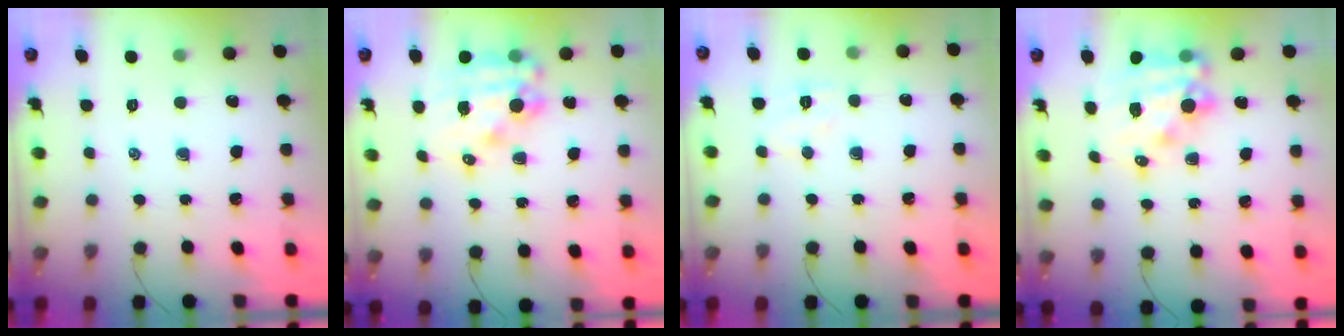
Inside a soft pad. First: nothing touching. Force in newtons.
{"total": 13.5, "press": 13.2, "slide": 3.0}
{"total": 5.9, "press": 5.7, "slide": 1.3}
{"total": 14.5, "press": 14.1, "slide": 3.4}